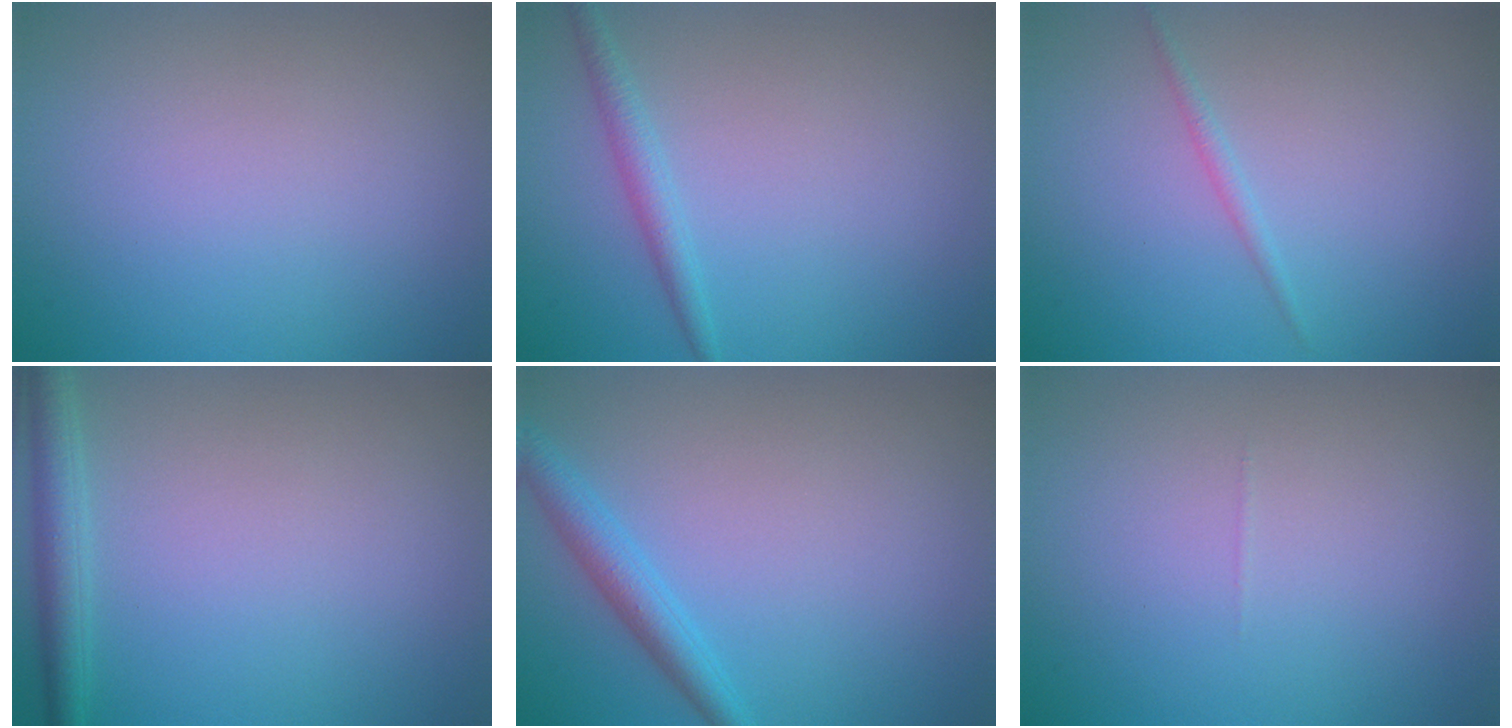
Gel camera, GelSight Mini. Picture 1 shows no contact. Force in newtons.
{"total": 1.8, "press": 1.8, "slide": 0.0}
{"total": 0.9, "press": 0.9, "slide": 0.0}
{"total": 2.5, "press": 2.5, "slide": 0.1}
{"total": 2.6, "press": 2.6, "slide": 0.1}
{"total": 0.0}